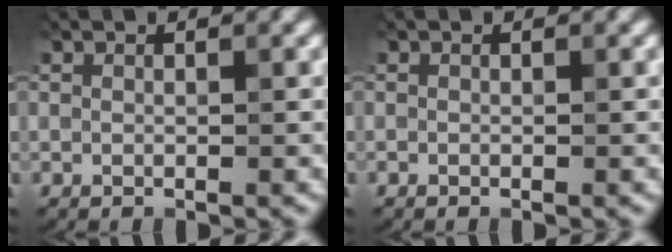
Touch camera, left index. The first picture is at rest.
{"total": 0.0}